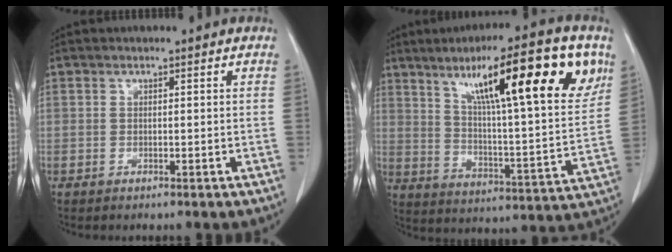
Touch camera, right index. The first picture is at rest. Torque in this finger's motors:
{"motor_torque": [1.18, 0.96, 0.55, 0.21]}